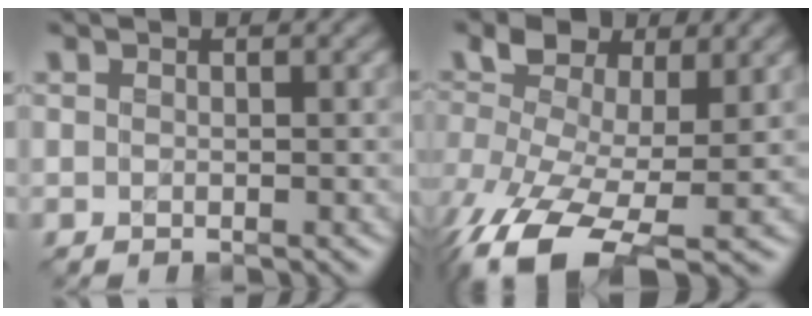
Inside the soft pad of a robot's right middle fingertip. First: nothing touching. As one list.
[{"total": 8.6, "force": [-1.7, 4.8, 6.9], "torque": [-0.156, 0.001, -0.044]}]